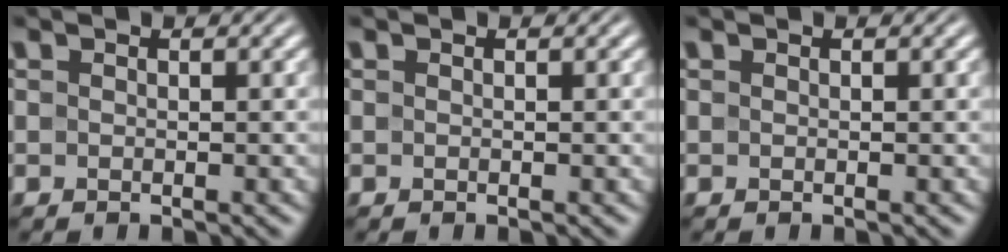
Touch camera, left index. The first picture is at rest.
{"total": 0.0}
{"total": 0.0}